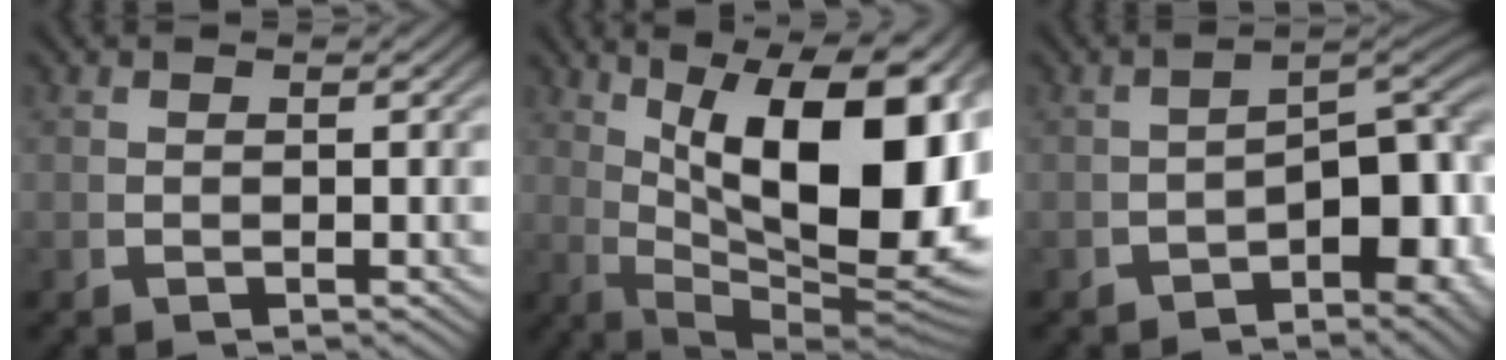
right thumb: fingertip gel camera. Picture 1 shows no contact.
{"total": 20.9, "force": [1.1, 11.4, 17.6], "torque": [-0.269, -0.065, 0.058]}
{"total": 8.4, "force": [-2.2, 4.2, 7.0], "torque": [-0.087, -0.031, -0.020]}